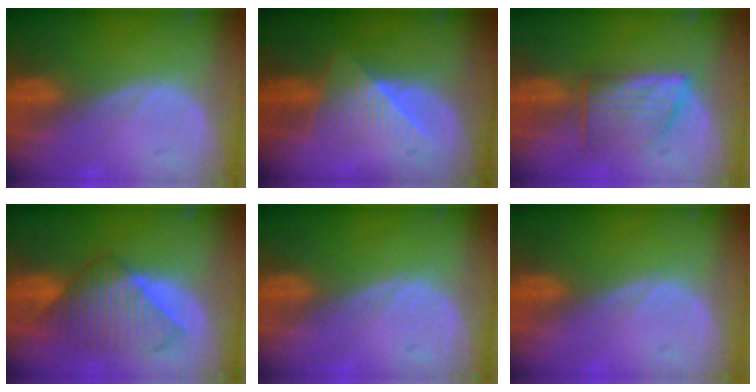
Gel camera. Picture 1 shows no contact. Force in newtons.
{"total": 6.6, "press": 5.9, "slide": 2.9}
{"total": 6.2, "press": 5.9, "slide": 1.8}
{"total": 7.6, "press": 7.5, "slide": 0.7}
{"total": 0.0}
{"total": 0.0}